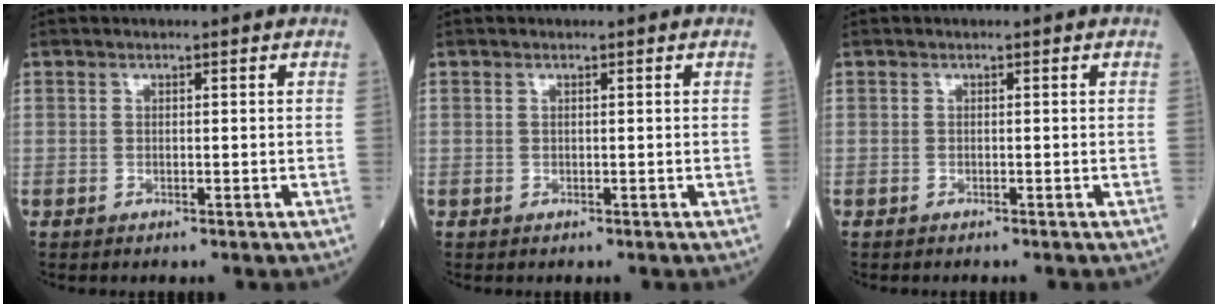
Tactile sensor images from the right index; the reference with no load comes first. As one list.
[{"total": 0.0}, {"total": 0.0}]